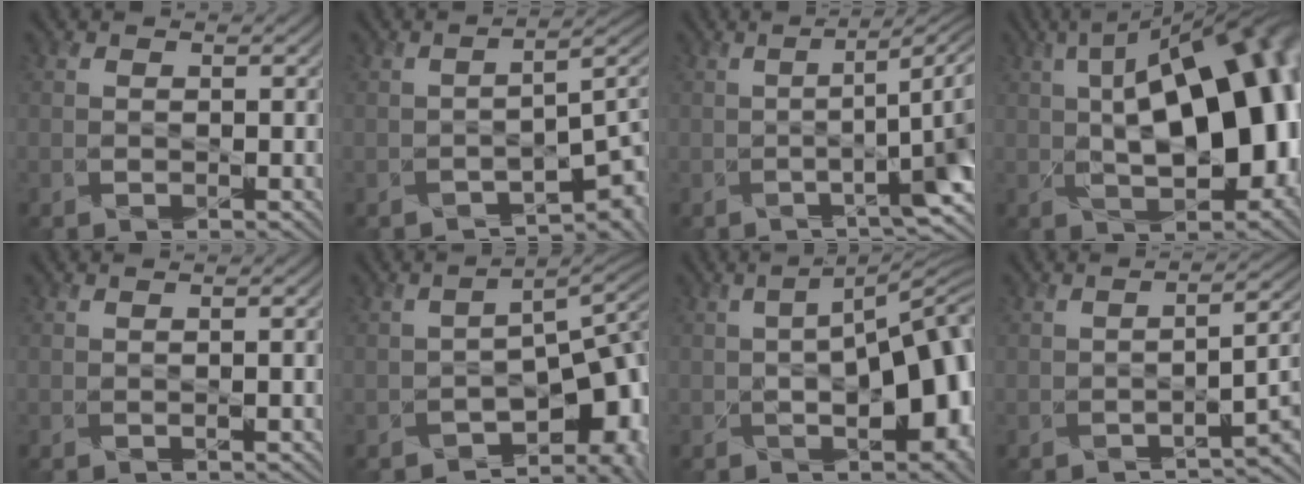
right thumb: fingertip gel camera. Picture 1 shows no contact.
{"total": 4.2, "force": [-2.5, 1.1, 3.1], "torque": [-0.041, -0.005, -0.038]}
{"total": 8.4, "force": [-1.7, 1.9, 8.0], "torque": [-0.102, -0.005, -0.025]}
{"total": 17.9, "force": [1.5, 8.7, 15.6], "torque": [-0.203, 0.021, 0.010]}
{"total": 1.4, "force": [-0.2, 0.4, 1.4], "torque": [-0.016, 0.005, -0.006]}
{"total": 9.4, "force": [-5.7, 3.9, 6.4], "torque": [-0.078, -0.021, -0.072]}
{"total": 14.0, "force": [-1.6, 6.0, 12.6], "torque": [-0.160, -0.015, -0.015]}
{"total": 4.5, "force": [-1.6, 1.6, 3.9], "torque": [-0.047, 0.001, -0.024]}